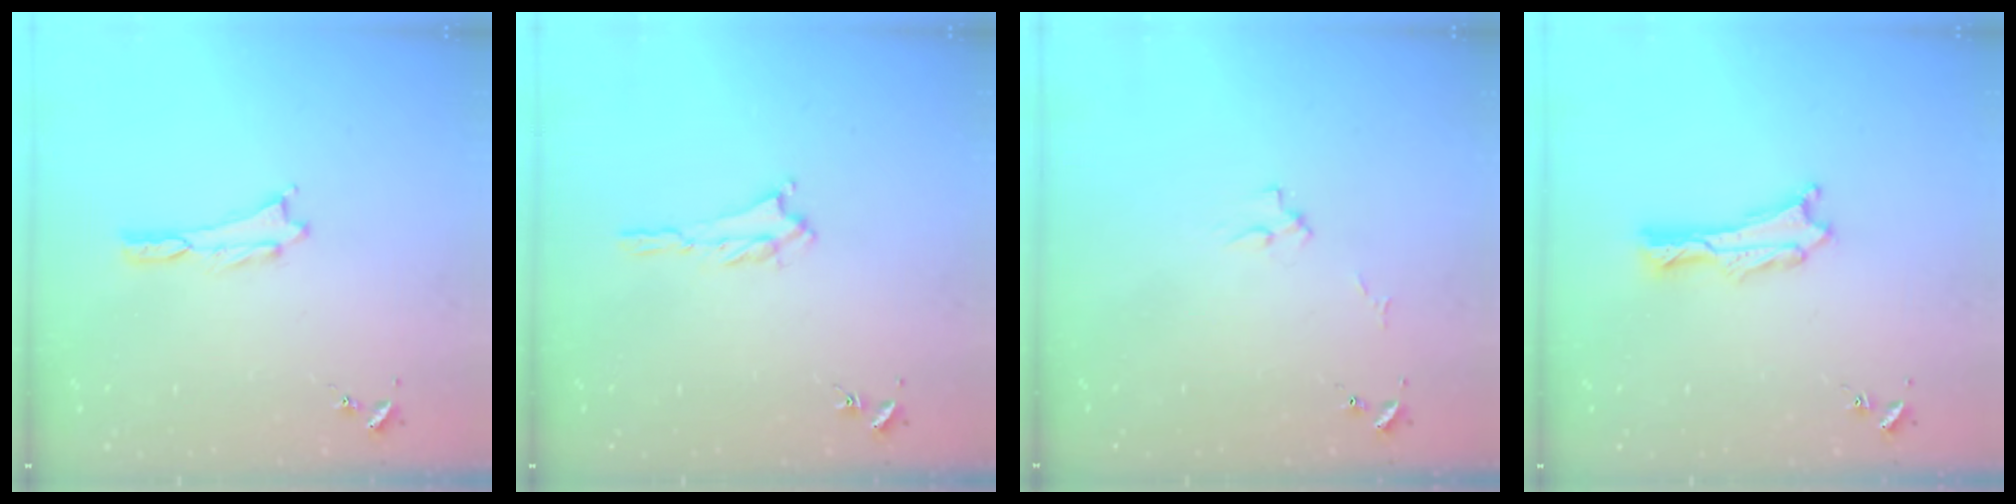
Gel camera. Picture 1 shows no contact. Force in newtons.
{"total": 1.2, "press": 1.1, "slide": 0.5}
{"total": 2.7, "press": 2.7, "slide": 0.3}
{"total": 0.9, "press": 0.9, "slide": 0.2}